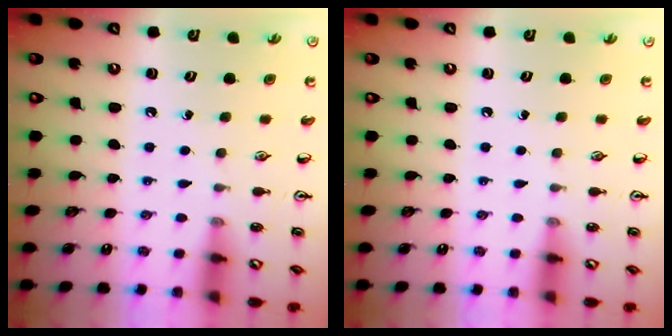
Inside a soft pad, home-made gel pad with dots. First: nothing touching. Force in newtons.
{"total": 0.0}